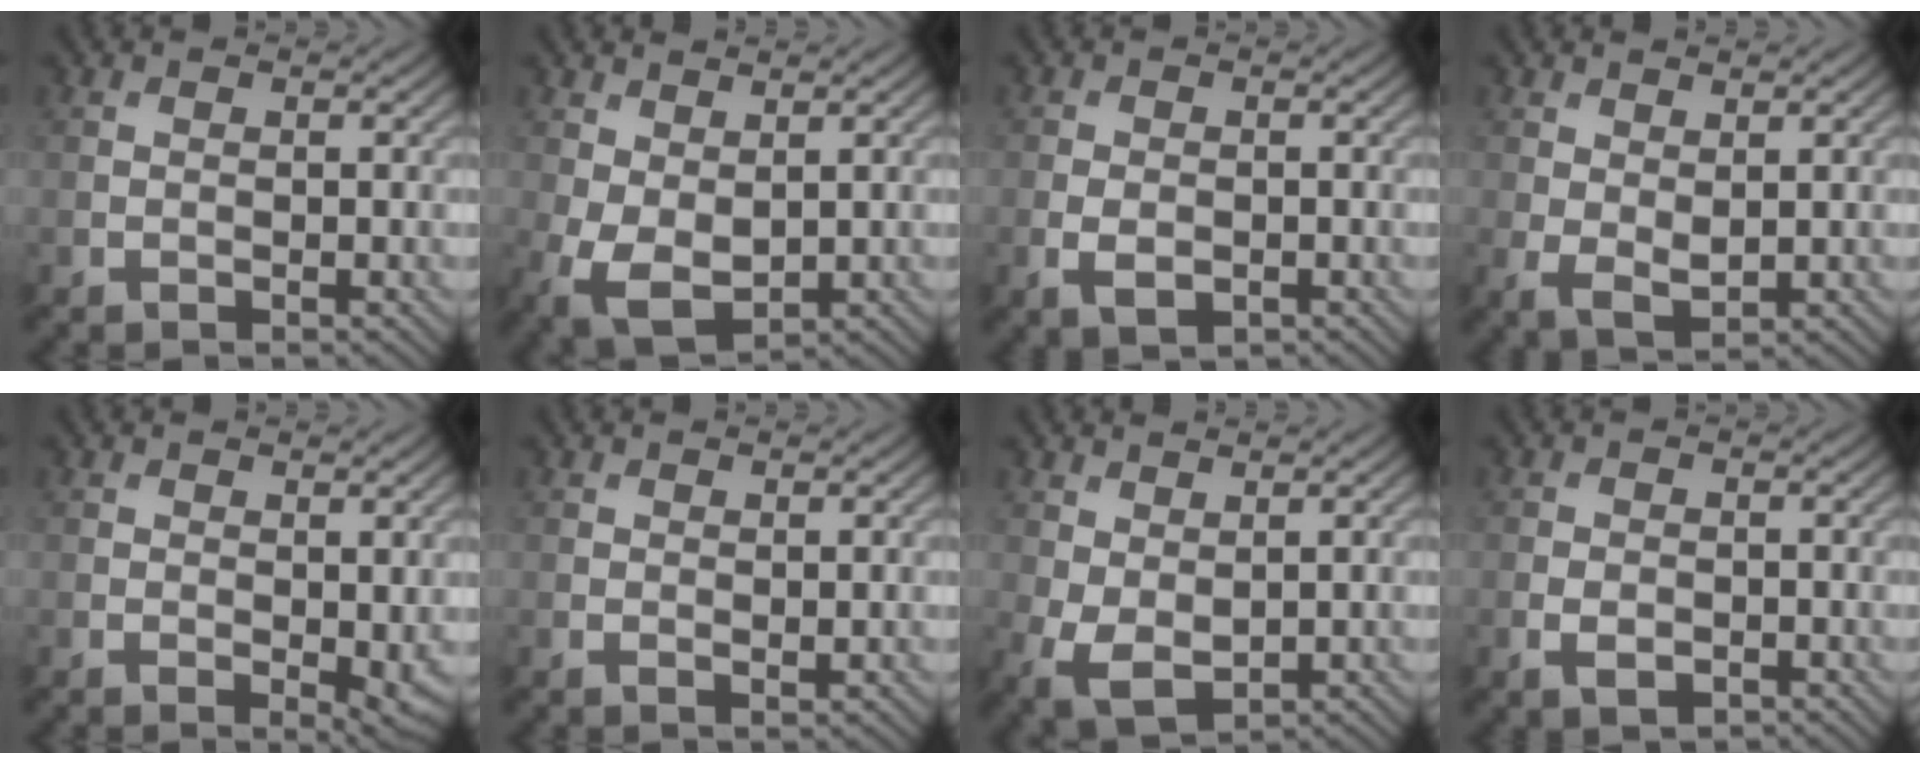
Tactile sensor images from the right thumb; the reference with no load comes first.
{"total": 5.6, "force": [-0.2, 3.4, 4.5], "torque": [-0.114, -0.010, 0.001]}
{"total": 3.1, "force": [-1.1, 1.9, 2.2], "torque": [-0.047, -0.008, -0.020]}
{"total": 2.9, "force": [0.7, 1.6, 2.3], "torque": [-0.054, -0.006, 0.017]}
{"total": 2.9, "force": [0.0, 1.4, 2.5], "torque": [-0.036, -0.010, 0.006]}
{"total": 0.7, "force": [0.3, 0.3, 0.6], "torque": [-0.008, -0.003, 0.005]}
{"total": 4.5, "force": [0.1, 2.8, 3.6], "torque": [-0.092, -0.007, 0.008]}
{"total": 2.5, "force": [-1.0, 1.5, 1.6], "torque": [-0.034, -0.006, -0.019]}